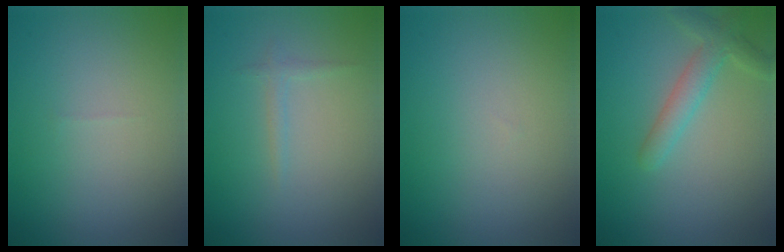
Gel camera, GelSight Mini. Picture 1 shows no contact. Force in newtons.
{"total": 0.8, "press": 0.8, "slide": 0.0}
{"total": 0.0}
{"total": 2.8, "press": 2.8, "slide": 0.2}